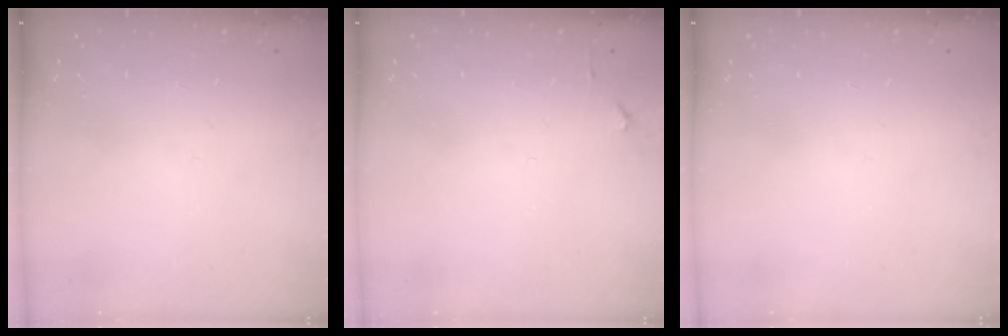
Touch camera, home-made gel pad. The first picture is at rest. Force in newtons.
{"total": 3.0, "press": 3.0, "slide": 0.4}
{"total": 0.0}